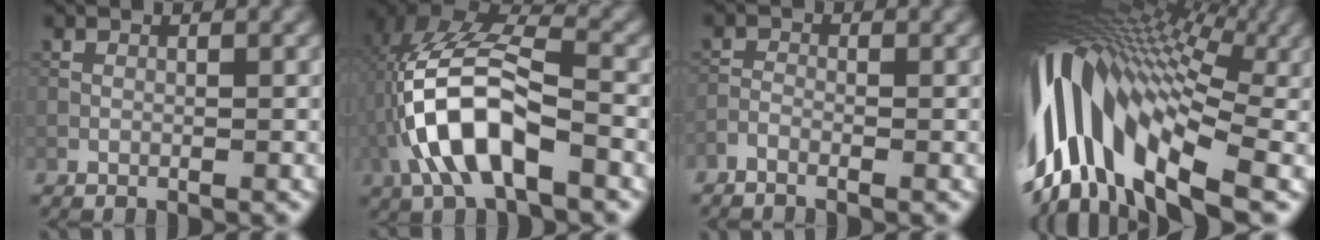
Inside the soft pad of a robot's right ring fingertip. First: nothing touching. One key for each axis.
{"total": 10.2, "fx": -3.0, "fy": 4.5, "fz": 8.6, "tx": -0.185, "ty": 0.009, "tz": -0.056}
{"total": 1.0, "fx": -0.8, "fy": 0.4, "fz": 0.4, "tx": -0.010, "ty": 0.001, "tz": -0.021}
{"total": 16.3, "fx": -0.2, "fy": 7.8, "fz": 14.3, "tx": -0.269, "ty": 0.013, "tz": 0.000}